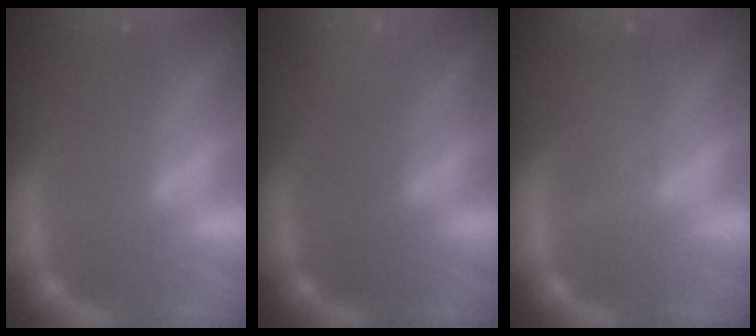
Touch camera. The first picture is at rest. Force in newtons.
{"total": 3.0}
{"total": 3.0}